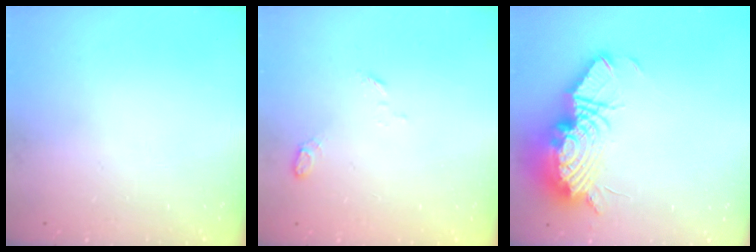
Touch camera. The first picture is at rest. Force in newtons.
{"total": 4.2, "press": 4.1, "slide": 0.9}
{"total": 20.7, "press": 20.6, "slide": 2.4}